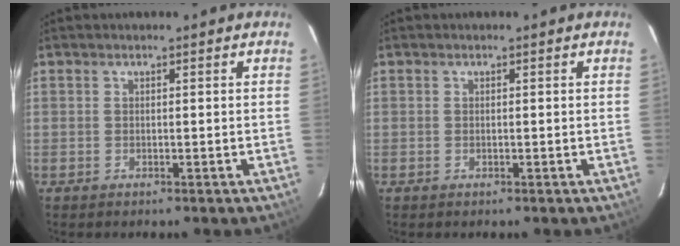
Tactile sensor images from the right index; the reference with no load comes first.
{"total": 0.0}